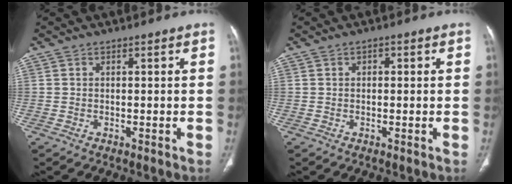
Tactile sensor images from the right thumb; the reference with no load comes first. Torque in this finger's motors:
{"motor_torque": [-0.02, -0.22, -0.22, 0.04, 0.07]}